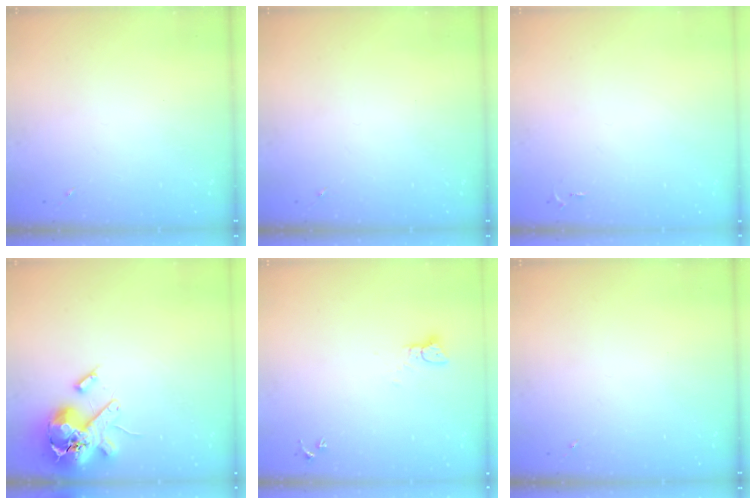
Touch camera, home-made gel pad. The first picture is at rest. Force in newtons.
{"total": 0.0}
{"total": 2.6, "press": 2.6, "slide": 0.4}
{"total": 16.0, "press": 15.8, "slide": 2.6}
{"total": 2.1, "press": 2.1, "slide": 0.2}
{"total": 0.0}